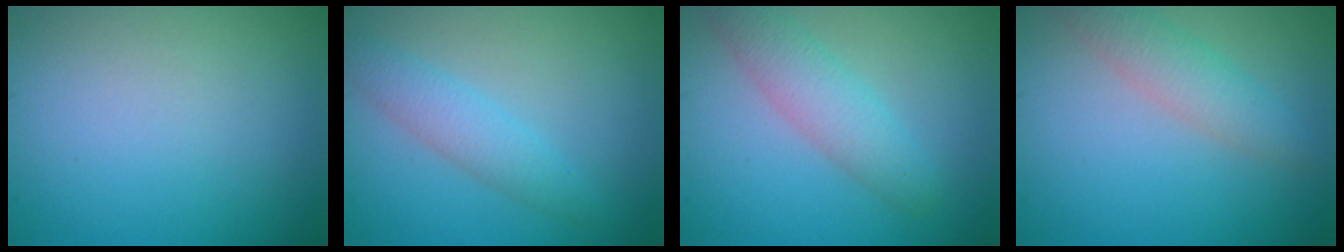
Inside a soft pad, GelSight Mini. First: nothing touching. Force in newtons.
{"total": 2.7, "press": 2.7, "slide": 0.1}
{"total": 3.6, "press": 3.6, "slide": 0.1}
{"total": 2.9, "press": 2.9, "slide": 0.1}